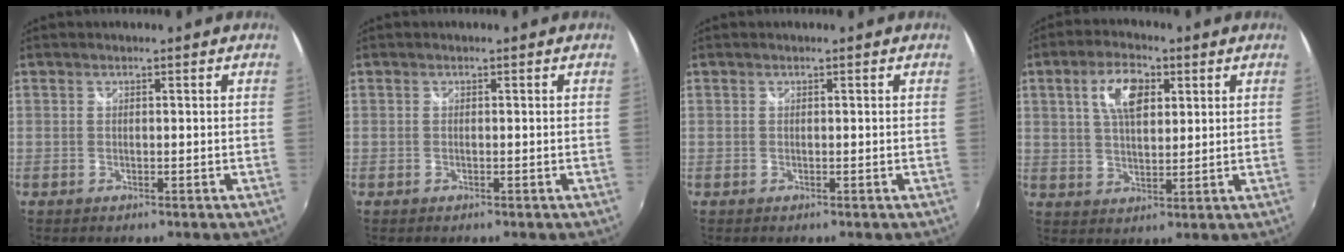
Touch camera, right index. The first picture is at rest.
{"total": 0.0}
{"total": 0.0}
{"total": 8.3, "force": [3.0, 4.1, 6.6], "torque": [-0.120, 0.018, 0.053]}